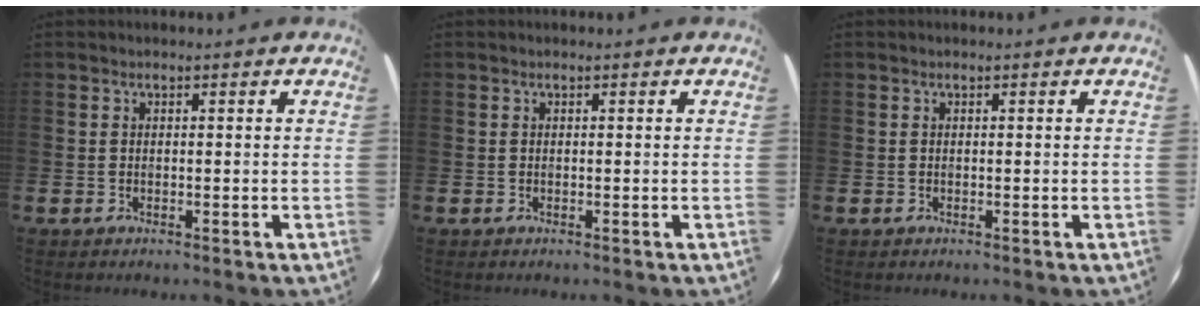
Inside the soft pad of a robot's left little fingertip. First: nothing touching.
{"total": 0.0}
{"total": 0.0}